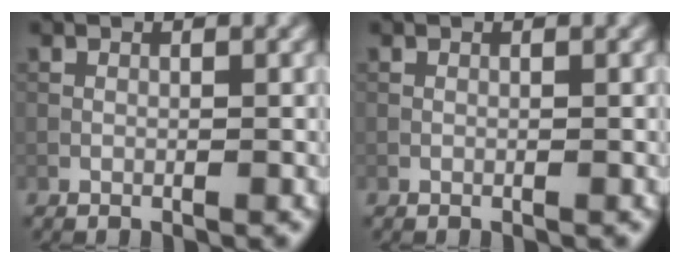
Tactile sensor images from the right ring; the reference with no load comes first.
{"total": 0.0}